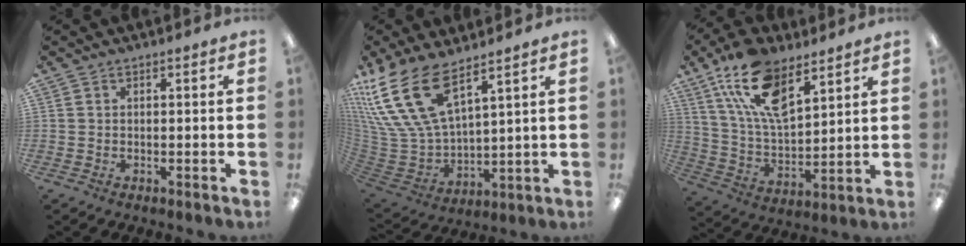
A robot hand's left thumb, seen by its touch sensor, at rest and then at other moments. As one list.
[{"total": 20.6, "force": [11.6, 9.6, 14.0], "torque": [-0.340, -0.067, 0.211]}, {"total": 17.2, "force": [10.2, 8.2, 11.2], "torque": [-0.225, -0.035, 0.182]}]